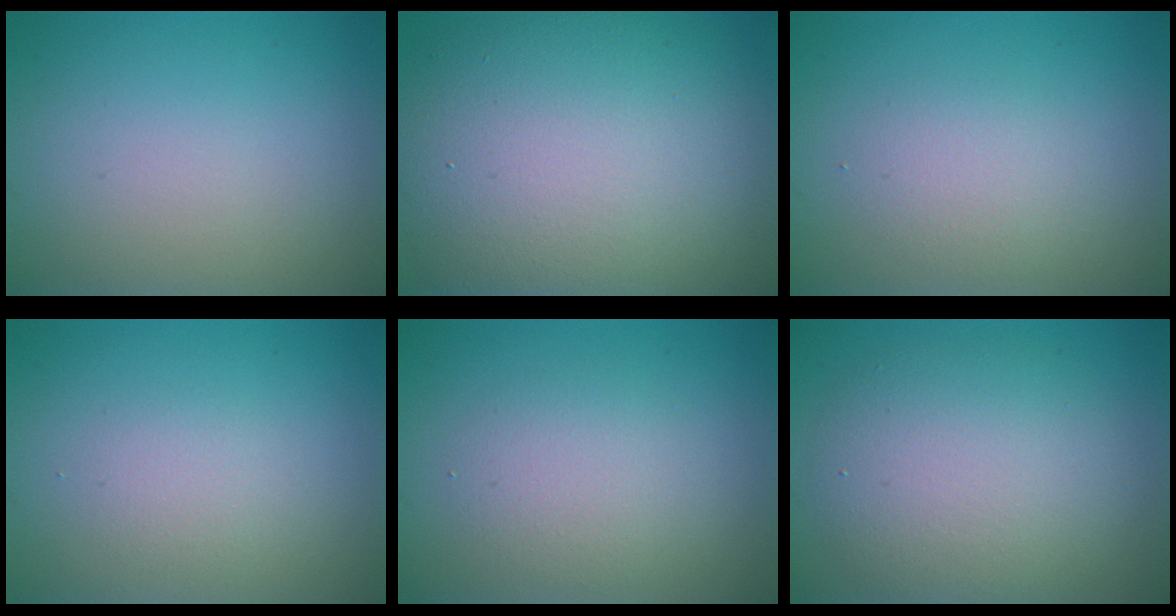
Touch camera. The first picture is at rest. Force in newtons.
{"total": 14.7, "press": 14.6, "slide": 0.8}
{"total": 2.2, "press": 2.2, "slide": 0.1}
{"total": 1.5, "press": 1.5, "slide": 0.0}
{"total": 2.7, "press": 2.7, "slide": 0.2}
{"total": 6.4, "press": 6.4, "slide": 0.7}